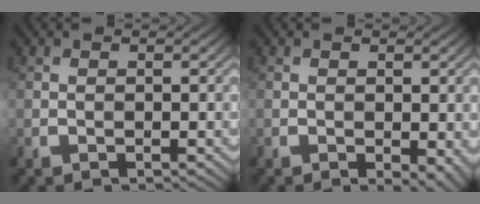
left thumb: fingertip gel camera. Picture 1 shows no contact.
{"total": 2.9, "force": [-1.0, 1.4, 2.3], "torque": [-0.029, -0.009, -0.011]}